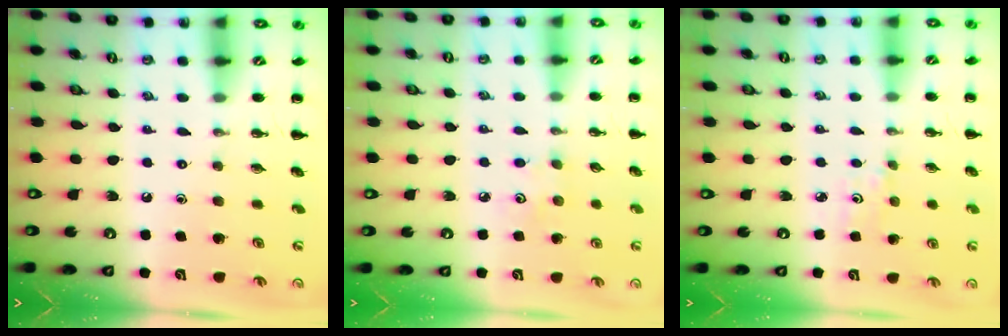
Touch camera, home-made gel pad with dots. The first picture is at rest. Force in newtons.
{"total": 2.7, "press": 2.6, "slide": 0.8}
{"total": 2.8, "press": 2.6, "slide": 0.9}